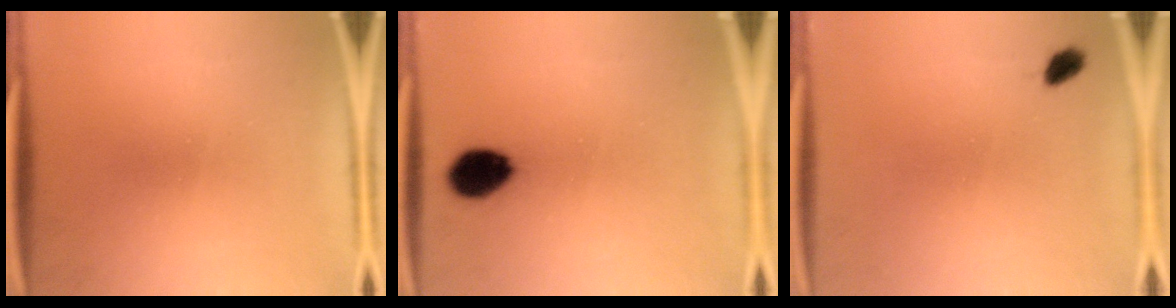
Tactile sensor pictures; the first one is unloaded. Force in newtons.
{"total": 8.5}
{"total": 1.9}